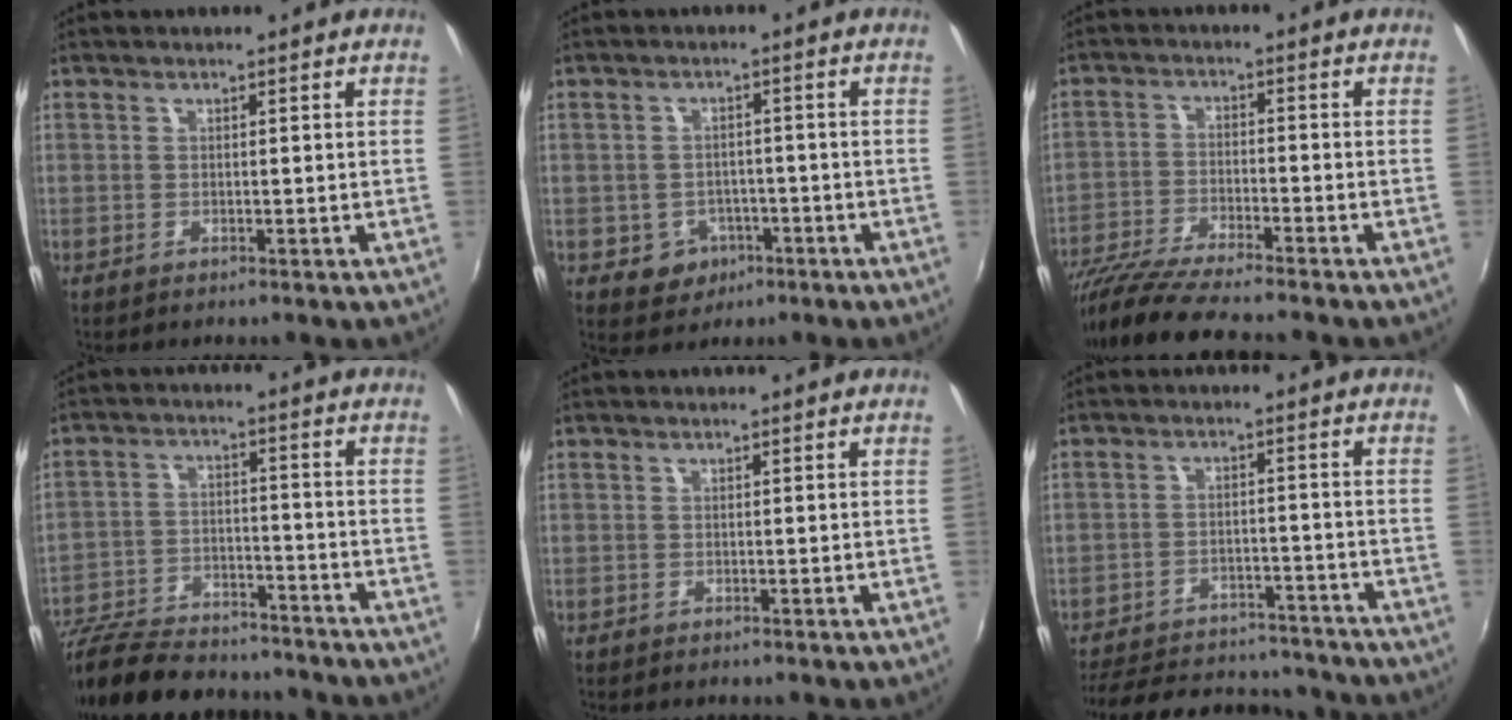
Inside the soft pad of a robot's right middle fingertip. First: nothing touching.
{"total": 5.4, "force": [-2.3, 4.7, 1.3], "torque": [-0.039, 0.007, -0.022]}
{"total": 12.3, "force": [-10.8, 0.6, 5.9], "torque": [-0.134, -0.034, -0.199]}
{"total": 22.5, "force": [-19.1, 7.1, 9.5], "torque": [-0.209, -0.020, -0.296]}
{"total": 0.0}
{"total": 20.9, "force": [-17.9, 7.9, 7.4], "torque": [-0.170, 0.025, -0.229]}